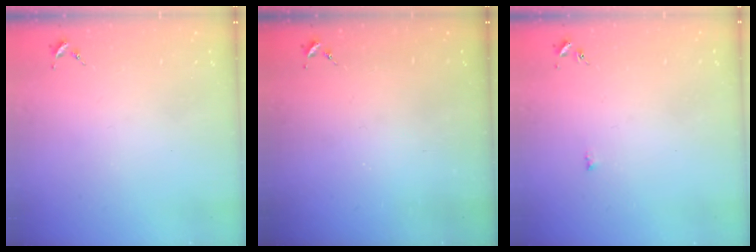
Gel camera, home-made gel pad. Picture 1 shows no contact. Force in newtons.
{"total": 0.0}
{"total": 4.6, "press": 4.5, "slide": 0.5}